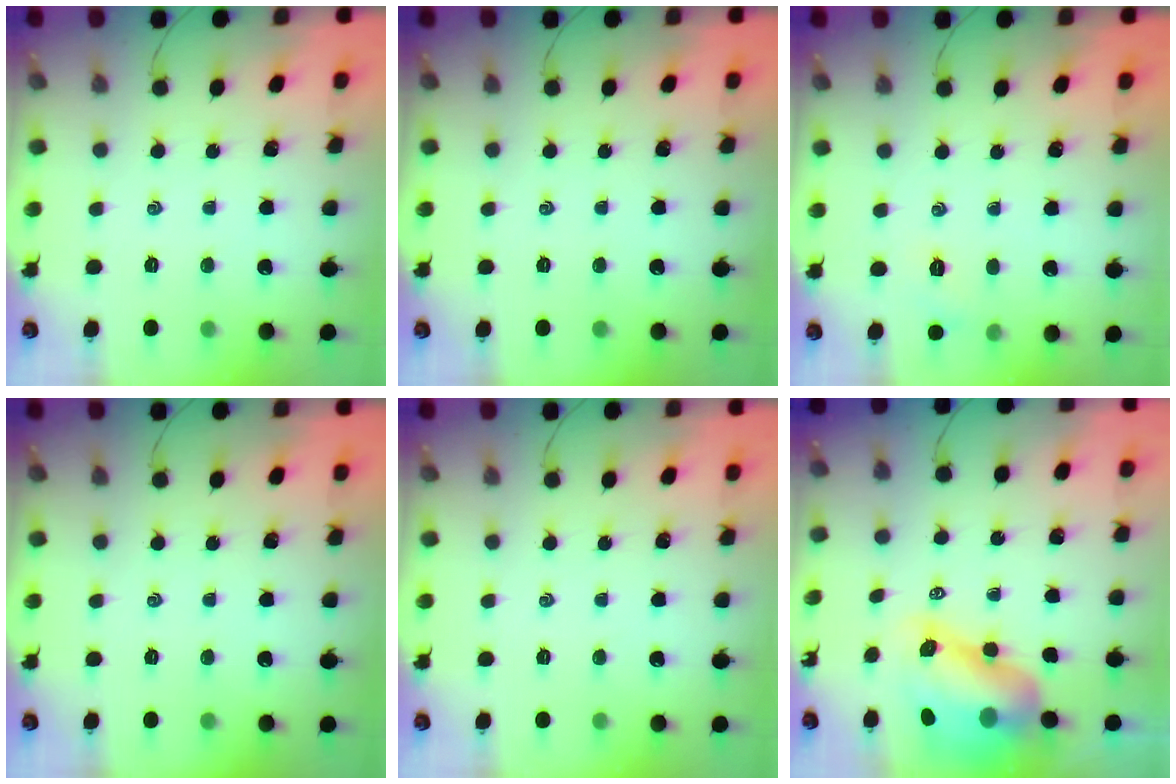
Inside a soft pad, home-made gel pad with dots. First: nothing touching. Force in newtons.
{"total": 0.0}
{"total": 5.0, "press": 4.8, "slide": 1.5}
{"total": 0.0}
{"total": 0.0}
{"total": 12.8, "press": 12.1, "slide": 4.2}